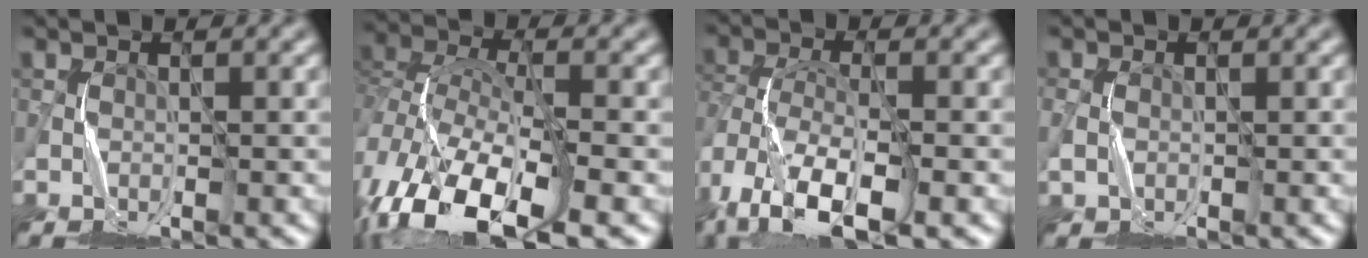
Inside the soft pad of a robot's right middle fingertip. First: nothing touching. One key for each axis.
{"total": 14.7, "fx": -8.4, "fy": 6.0, "fz": 10.5, "tx": -0.253, "ty": -0.028, "tz": -0.144}
{"total": 10.9, "fx": -5.7, "fy": 4.7, "fz": 8.0, "tx": -0.170, "ty": -0.015, "tz": -0.108}
{"total": 1.6, "fx": -0.2, "fy": 1.2, "fz": 1.0, "tx": -0.027, "ty": 0.001, "tz": -0.005}